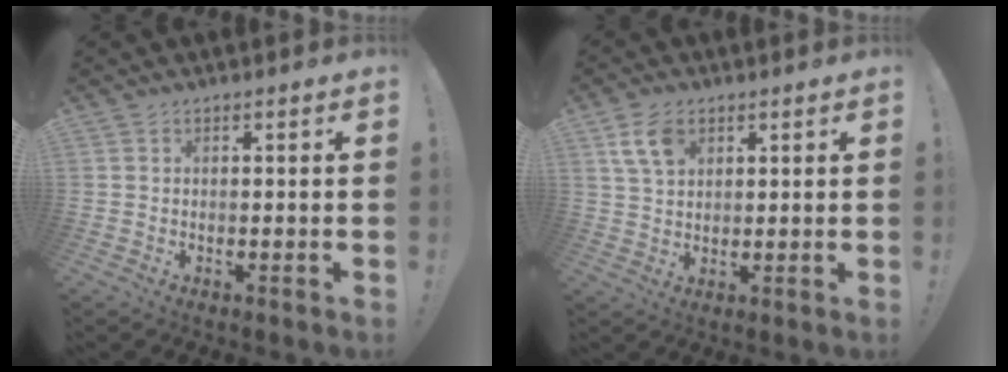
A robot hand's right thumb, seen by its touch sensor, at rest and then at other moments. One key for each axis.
{"total": 7.7, "fx": 3.7, "fy": 4.9, "fz": 4.7, "tx": -0.092, "ty": -0.004, "tz": 0.072}